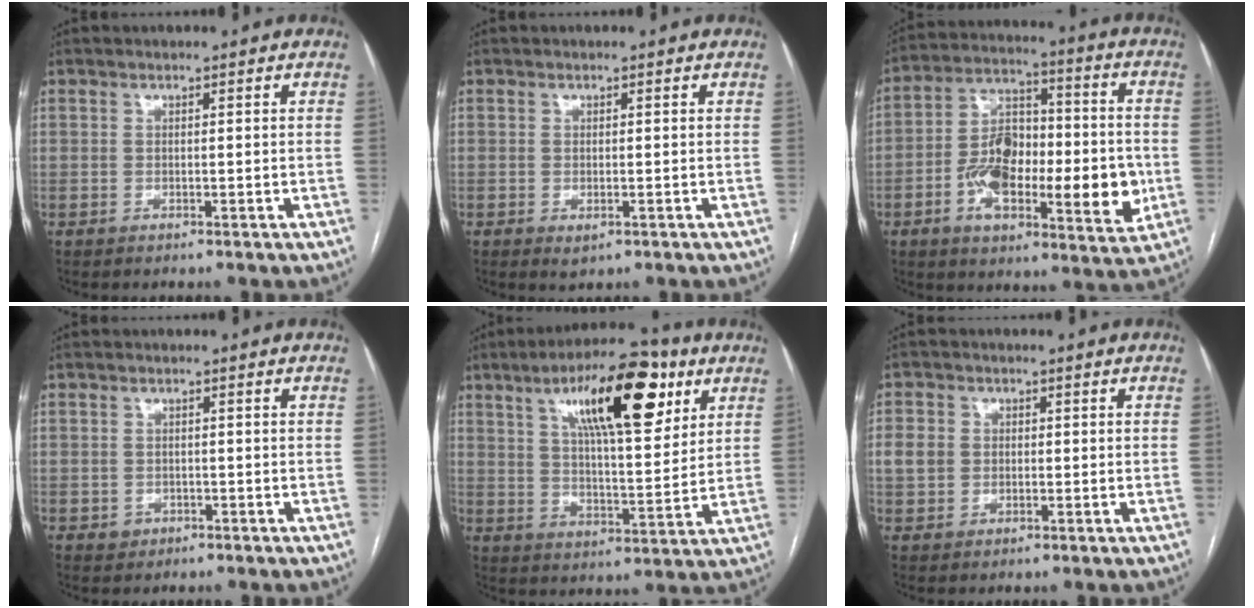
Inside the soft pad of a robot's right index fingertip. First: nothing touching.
{"total": 1.6, "force": [-0.6, 0.8, 1.3], "torque": [-0.016, -0.004, -0.002]}
{"total": 19.1, "force": [-4.3, 7.6, 17.0], "torque": [-0.279, 0.015, -0.064]}
{"total": 2.1, "force": [-0.7, 1.9, 0.3], "torque": [0.003, 0.007, -0.005]}
{"total": 17.3, "force": [8.5, 4.6, 14.4], "torque": [-0.231, 0.019, 0.138]}
{"total": 5.1, "force": [0.3, 4.6, 2.2], "torque": [-0.054, 0.015, 0.010]}